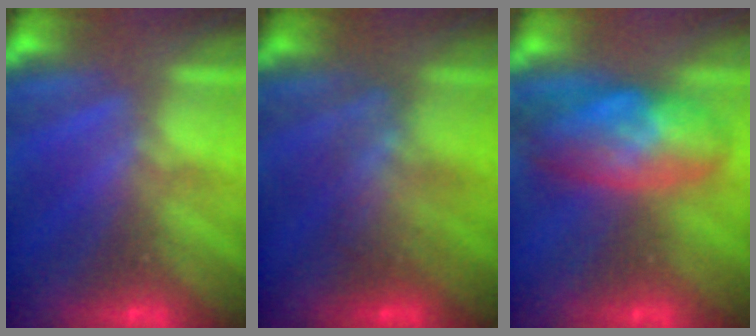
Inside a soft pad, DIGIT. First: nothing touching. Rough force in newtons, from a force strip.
{"total": 2.3}
{"total": 7.8}